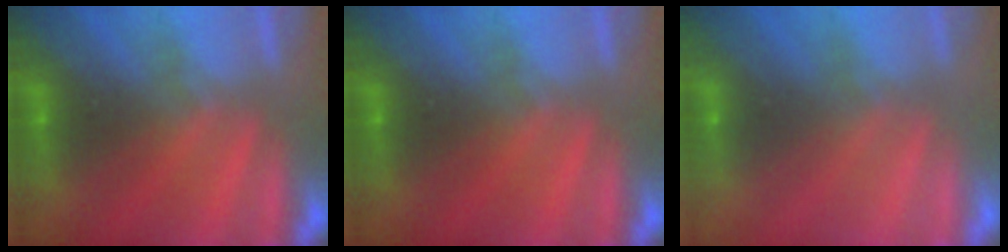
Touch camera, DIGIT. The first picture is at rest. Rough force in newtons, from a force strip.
{"total": 0.0}
{"total": 2.9}